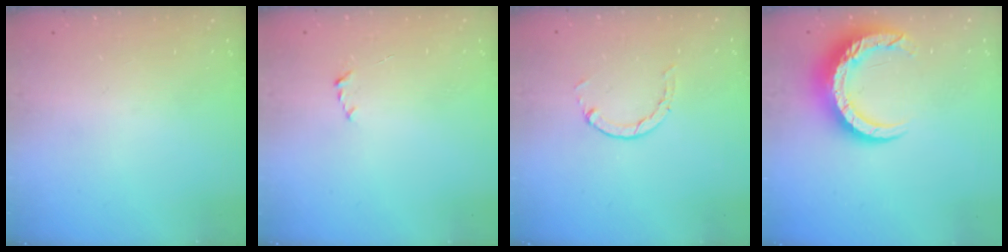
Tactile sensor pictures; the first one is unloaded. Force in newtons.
{"total": 2.2, "press": 2.1, "slide": 0.3}
{"total": 0.6, "press": 0.6, "slide": 0.2}
{"total": 12.0, "press": 11.9, "slide": 1.2}